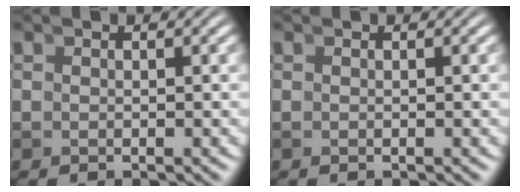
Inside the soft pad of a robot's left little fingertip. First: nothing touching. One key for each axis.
{"total": 0.0}